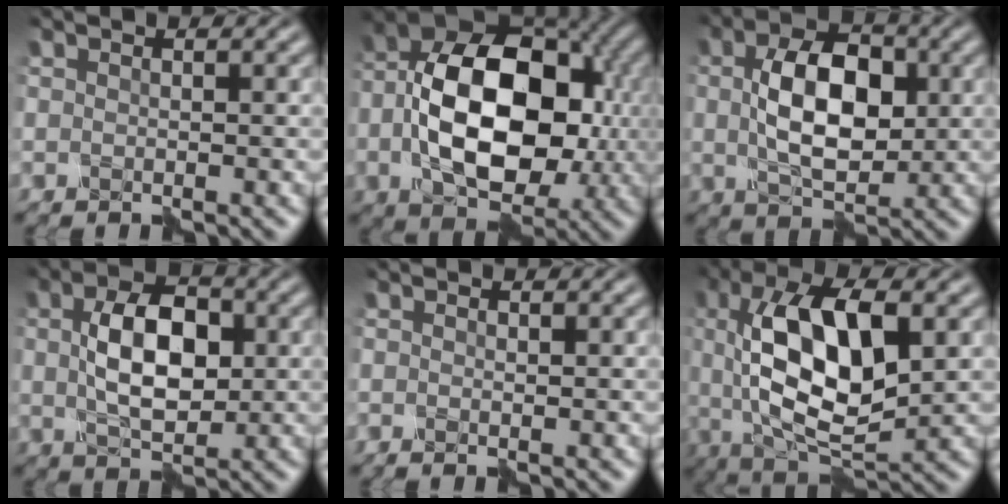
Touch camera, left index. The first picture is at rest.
{"total": 13.8, "force": [-0.7, 9.2, 10.3], "torque": [-0.175, -0.003, -0.012]}
{"total": 7.7, "force": [0.5, 4.6, 6.2], "torque": [-0.106, 0.007, 0.003]}
{"total": 6.7, "force": [0.4, 3.9, 5.4], "torque": [-0.094, 0.008, 0.004]}
{"total": 0.0}
{"total": 11.1, "force": [1.2, 5.1, 9.8], "torque": [-0.168, 0.009, 0.014]}